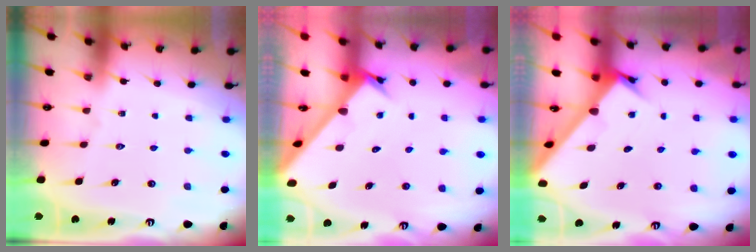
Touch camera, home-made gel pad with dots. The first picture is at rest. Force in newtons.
{"total": 2.6, "press": 2.6, "slide": 0.3}
{"total": 2.5, "press": 2.5, "slide": 0.3}